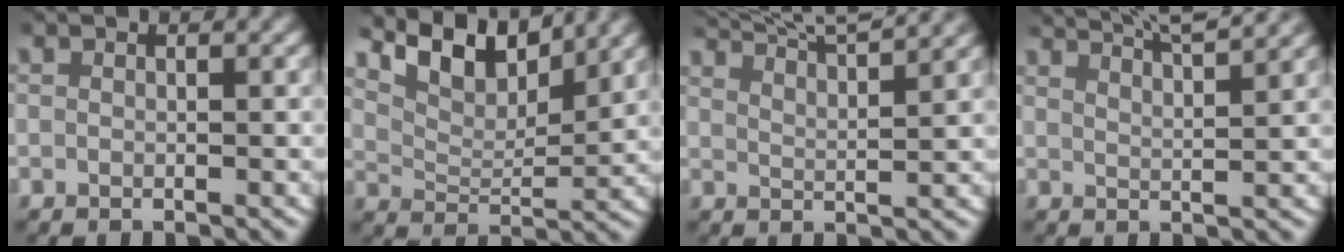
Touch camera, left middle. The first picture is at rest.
{"total": 7.0, "force": [5.2, 2.6, 3.9], "torque": [-0.071, 0.005, 0.086]}
{"total": 8.7, "force": [7.4, 2.4, 3.9], "torque": [-0.063, 0.021, 0.112]}
{"total": 7.9, "force": [6.6, 2.3, 3.6], "torque": [-0.055, 0.017, 0.098]}